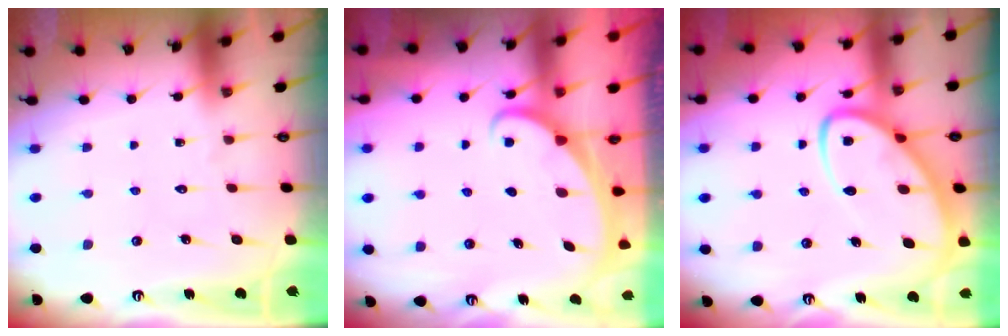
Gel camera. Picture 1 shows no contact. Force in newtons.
{"total": 1.5, "press": 1.5, "slide": 0.1}
{"total": 10.5, "press": 10.4, "slide": 1.0}